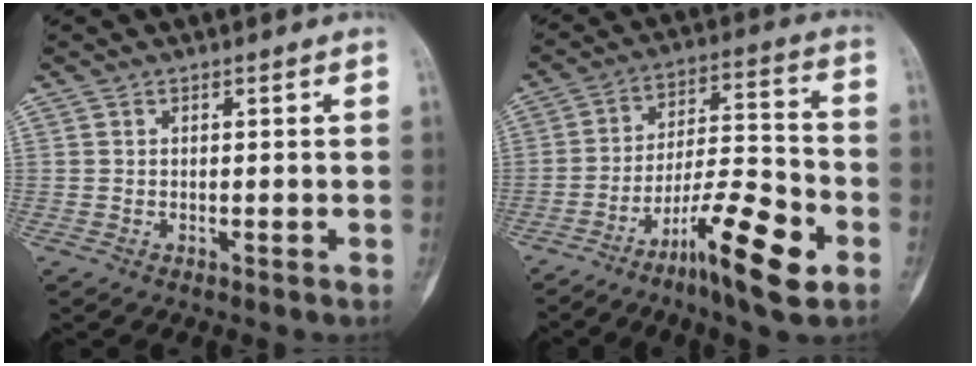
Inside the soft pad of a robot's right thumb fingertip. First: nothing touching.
{"total": 15.5, "force": [-7.7, 3.4, 13.0], "torque": [-0.217, 0.048, -0.127]}